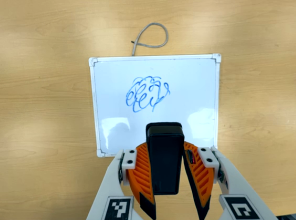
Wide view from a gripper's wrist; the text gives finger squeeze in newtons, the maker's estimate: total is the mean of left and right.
{"total": 7.8, "left": 6.5, "right": 9.2}